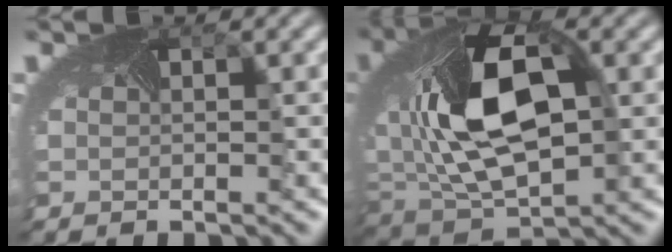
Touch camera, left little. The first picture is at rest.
{"total": 10.2, "force": [0.6, 6.4, 7.9], "torque": [-0.172, -0.007, 0.026]}